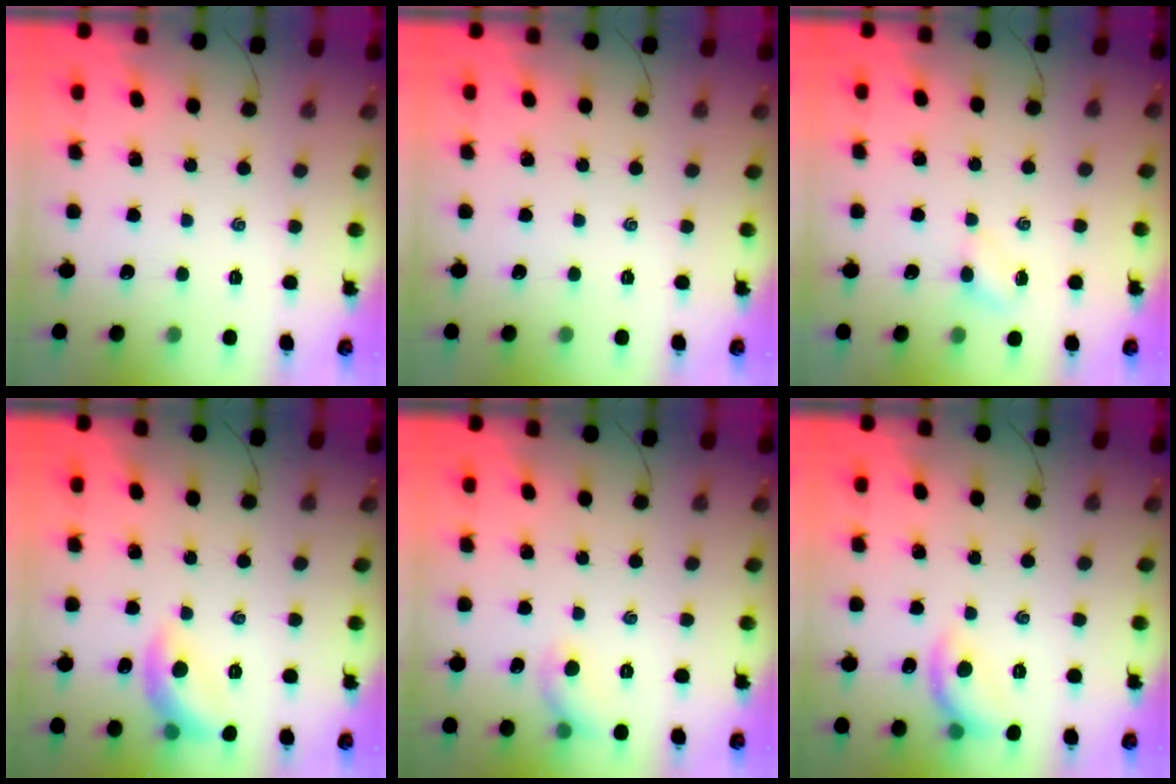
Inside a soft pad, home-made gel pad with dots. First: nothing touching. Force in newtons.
{"total": 0.0}
{"total": 3.3, "press": 3.1, "slide": 1.1}
{"total": 10.1, "press": 10.1, "slide": 0.2}
{"total": 5.6, "press": 5.5, "slide": 1.0}
{"total": 9.6, "press": 9.6, "slide": 0.1}